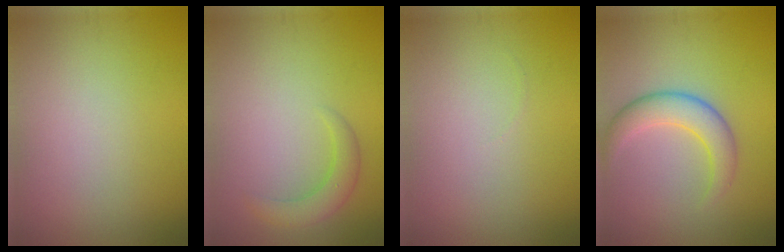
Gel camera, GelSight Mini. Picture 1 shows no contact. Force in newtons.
{"total": 2.4, "press": 2.4, "slide": 0.1}
{"total": 0.0}
{"total": 3.9, "press": 3.9, "slide": 0.1}